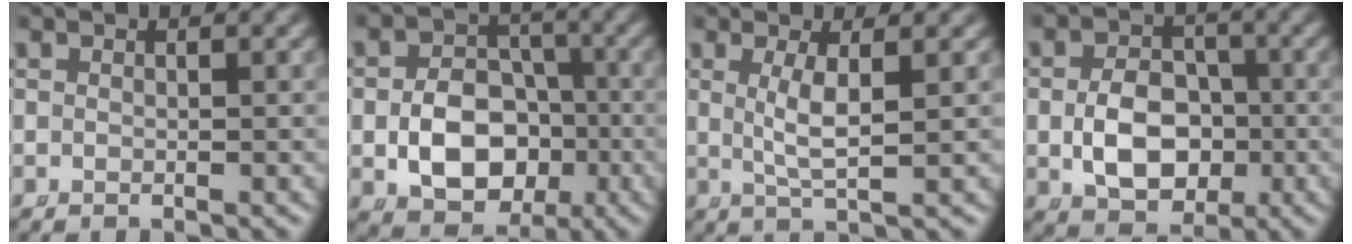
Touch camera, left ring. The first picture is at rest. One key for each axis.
{"total": 7.2, "fx": -2.0, "fy": 5.8, "fz": 3.8, "tx": -0.052, "ty": -0.019, "tz": -0.027}
{"total": 3.0, "fx": 0.4, "fy": 0.0, "fz": 3.0, "tx": -0.064, "ty": -0.017, "tz": 0.021}
{"total": 6.1, "fx": -1.3, "fy": 4.6, "fz": 3.8, "tx": -0.055, "ty": -0.023, "tz": -0.012}